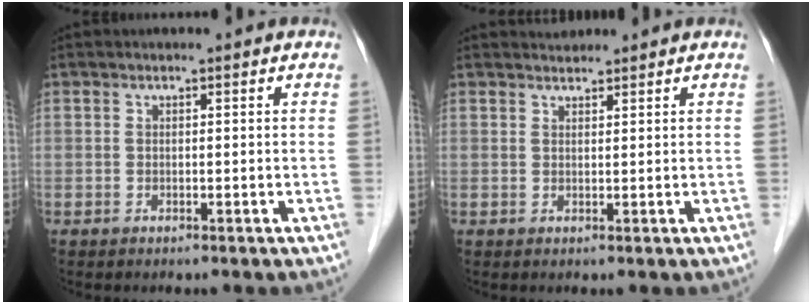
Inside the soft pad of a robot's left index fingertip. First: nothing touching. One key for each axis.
{"total": 1.6, "fx": 1.6, "fy": 0.2, "fz": -0.1, "tx": -0.007, "ty": 0.011, "tz": 0.031}